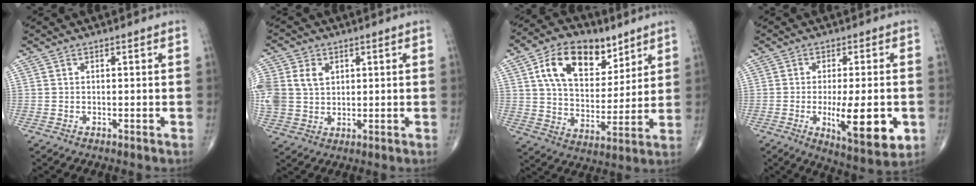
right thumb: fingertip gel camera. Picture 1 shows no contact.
{"total": 12.5, "force": [3.1, 9.9, 7.0], "torque": [-0.172, 0.007, 0.067]}
{"total": 16.9, "force": [8.2, 10.4, 10.5], "torque": [-0.140, -0.028, 0.149]}
{"total": 13.3, "force": [-3.0, 4.2, 12.3], "torque": [-0.178, -0.020, -0.038]}